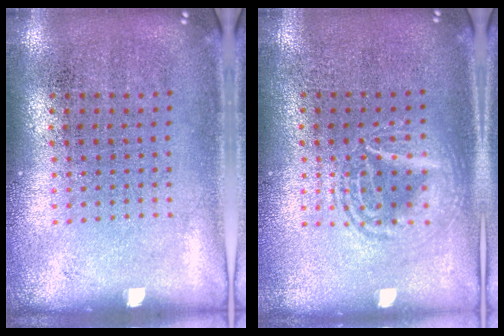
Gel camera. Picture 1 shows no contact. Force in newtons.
{"total": 2.8, "press": 2.8, "slide": 0.3}